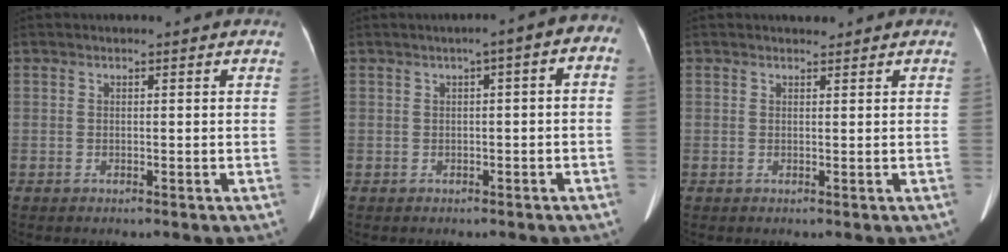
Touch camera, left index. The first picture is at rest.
{"total": 4.3, "force": [0.3, 1.3, 4.1], "torque": [-0.048, 0.028, -0.006]}
{"total": 0.9, "force": [0.9, 0.4, 0.0], "torque": [-0.005, -0.001, 0.012]}